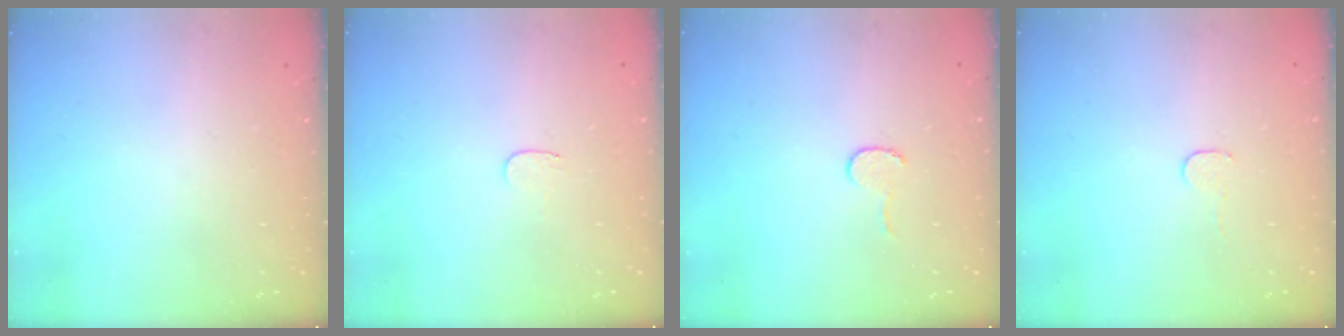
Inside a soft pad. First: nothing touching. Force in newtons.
{"total": 3.4, "press": 3.4, "slide": 0.4}
{"total": 3.9, "press": 3.9, "slide": 0.3}
{"total": 2.7, "press": 2.7, "slide": 0.2}